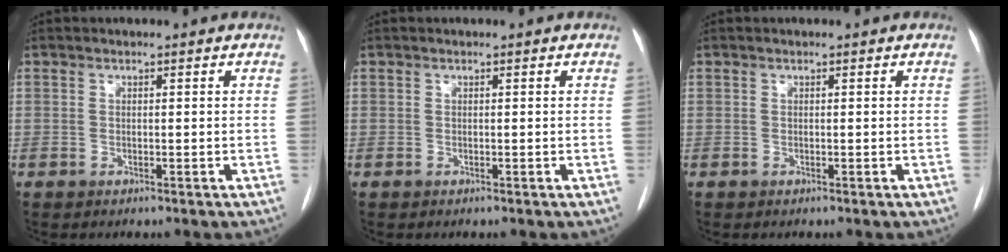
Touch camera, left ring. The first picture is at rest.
{"total": 0.0}
{"total": 0.0}